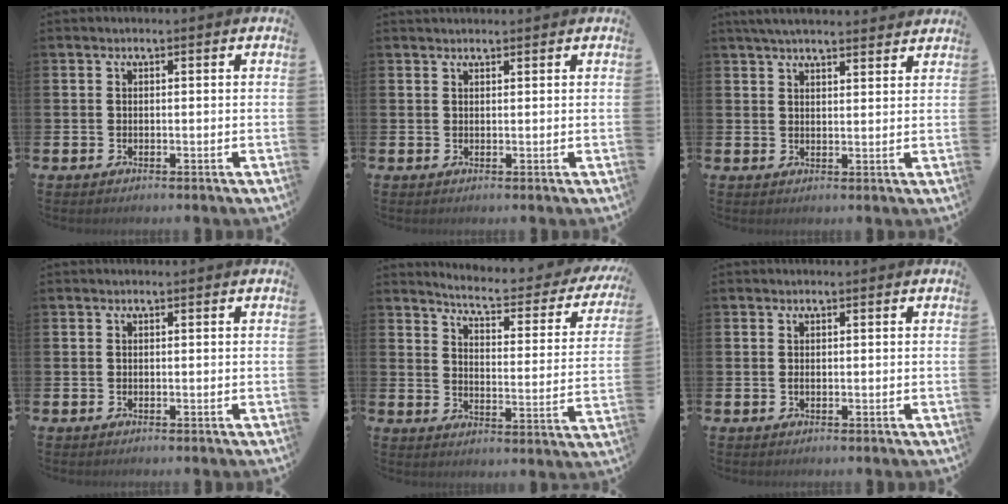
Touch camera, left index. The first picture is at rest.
{"total": 1.1, "force": [1.0, 0.2, 0.1], "torque": [0.010, -0.002, 0.016]}
{"total": 4.1, "force": [3.8, 0.5, 1.3], "torque": [-0.029, -0.011, 0.070]}
{"total": 0.0}
{"total": 4.7, "force": [4.3, 0.5, 1.8], "torque": [-0.052, -0.040, 0.062]}
{"total": 0.6, "force": [0.1, 0.2, 0.5], "torque": [-0.010, 0.001, 0.001]}